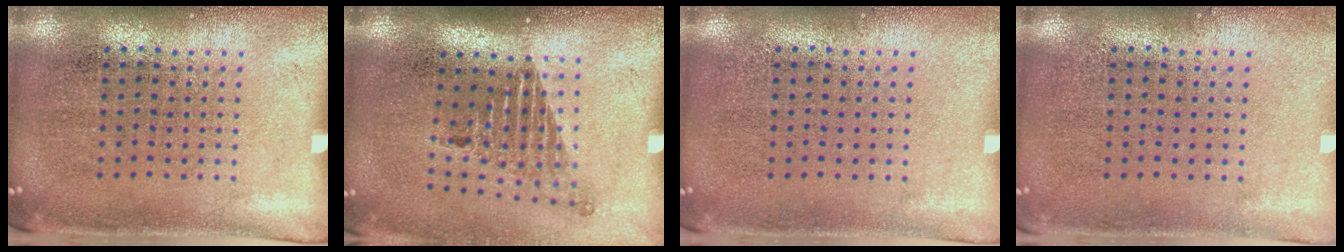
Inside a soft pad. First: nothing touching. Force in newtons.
{"total": 1.7, "press": 1.1, "slide": 1.2}
{"total": 0.0}
{"total": 0.6, "press": 0.6, "slide": 0.2}